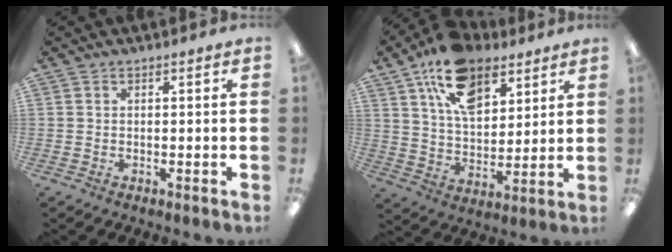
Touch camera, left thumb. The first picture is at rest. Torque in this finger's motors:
{"motor_torque": [0.50, 0.64, 1.39, -1.38, 0.29]}